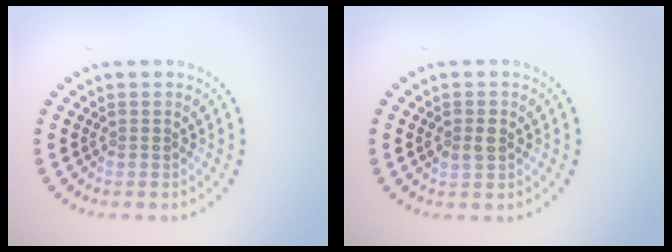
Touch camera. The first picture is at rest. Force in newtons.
{"total": 1.5, "press": 1.4, "slide": 0.3}